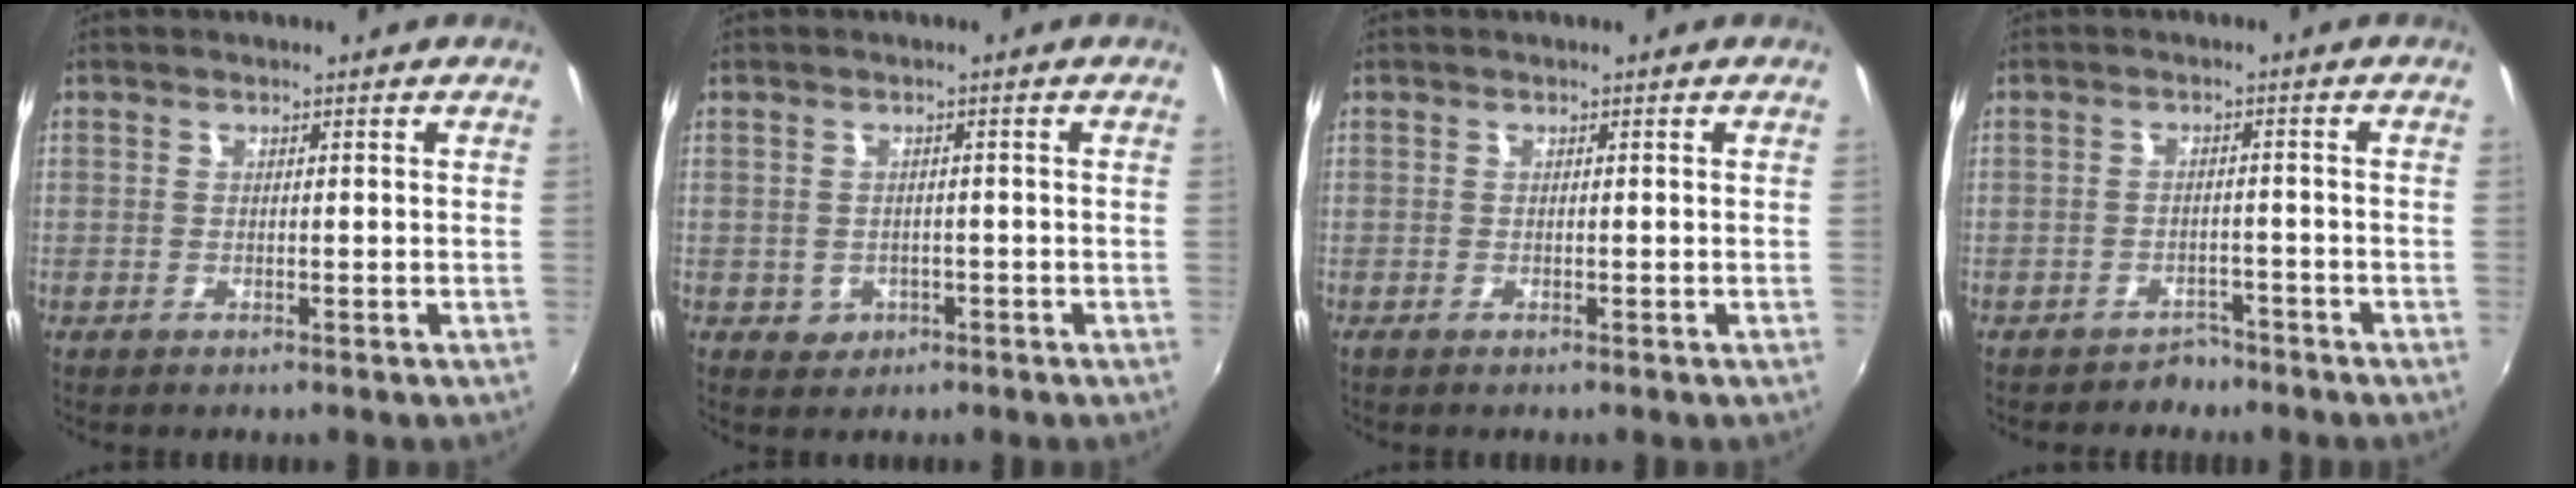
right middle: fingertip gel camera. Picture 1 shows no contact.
{"total": 2.6, "force": [-0.7, 2.4, 0.7], "torque": [-0.018, -0.001, -0.005]}
{"total": 0.0}
{"total": 3.3, "force": [-2.8, 1.8, 0.0], "torque": [-0.005, 0.004, -0.041]}